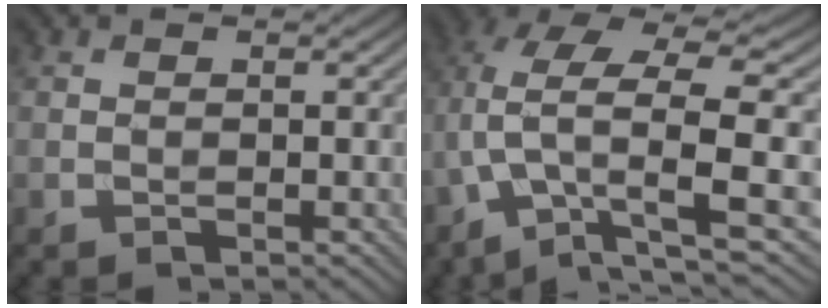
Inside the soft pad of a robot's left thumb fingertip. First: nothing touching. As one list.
[{"total": 12.7, "force": [0.3, 5.6, 11.4], "torque": [-0.246, -0.007, 0.019]}]